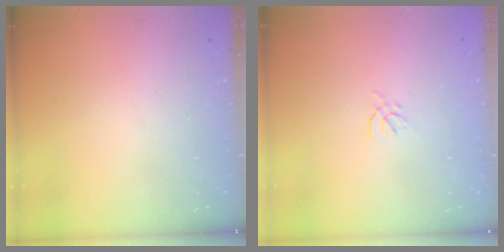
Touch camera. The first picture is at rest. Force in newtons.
{"total": 1.7, "press": 1.6, "slide": 0.6}